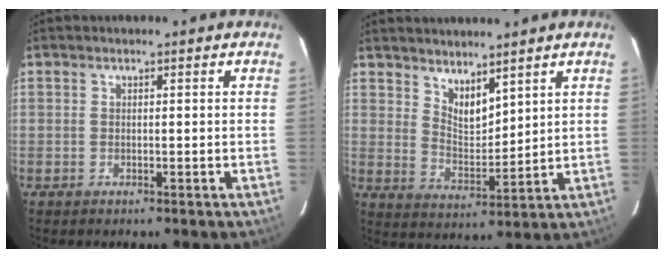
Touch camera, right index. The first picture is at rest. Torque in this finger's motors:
{"motor_torque": [0.14, 0.23, 0.05, 0.03]}